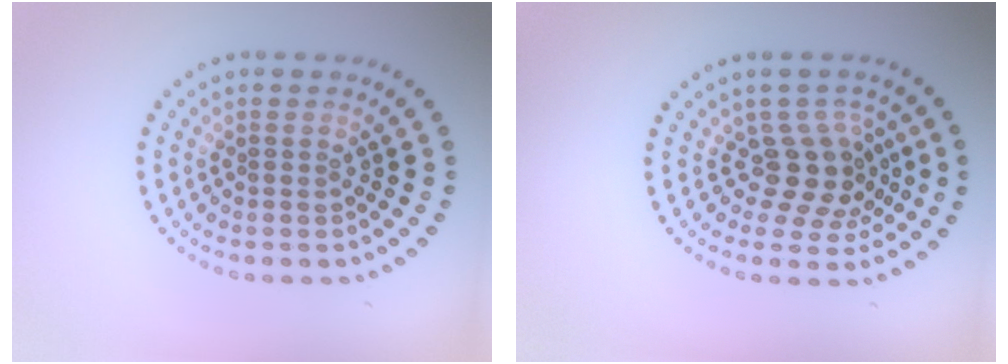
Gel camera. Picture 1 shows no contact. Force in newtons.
{"total": 3.7, "press": 2.8, "slide": 2.4}